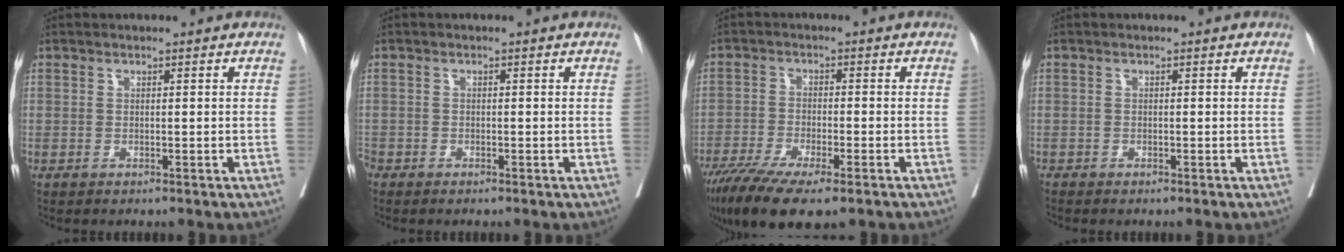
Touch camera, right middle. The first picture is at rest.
{"total": 1.5, "force": [-1.2, 0.9, 0.4], "torque": [-0.014, -0.001, -0.025]}
{"total": 12.9, "force": [-9.2, 2.6, 8.7], "torque": [-0.150, -0.030, -0.152]}
{"total": 0.6, "force": [-0.5, 0.3, 0.0], "torque": [-0.004, 0.002, -0.015]}